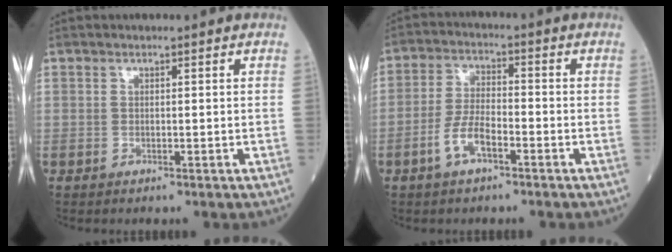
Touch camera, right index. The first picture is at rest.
{"total": 5.7, "force": [-2.8, 2.0, 4.5], "torque": [-0.094, 0.005, -0.057]}